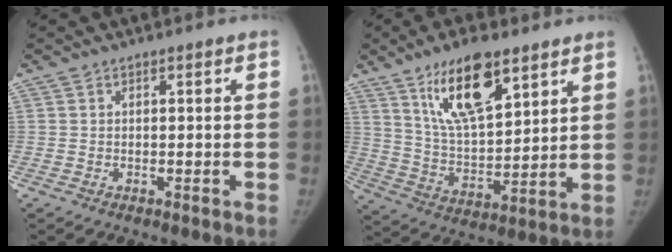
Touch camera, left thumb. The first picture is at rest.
{"total": 15.9, "force": [9.4, 6.1, 11.4], "torque": [-0.171, -0.048, 0.175]}